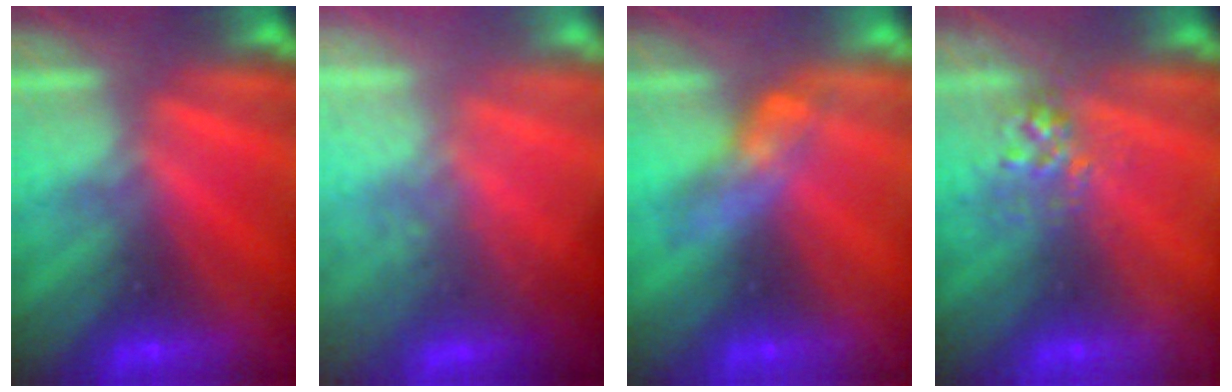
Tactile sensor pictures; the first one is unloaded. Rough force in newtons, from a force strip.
{"total": 6.9}
{"total": 2.7}
{"total": 2.9}